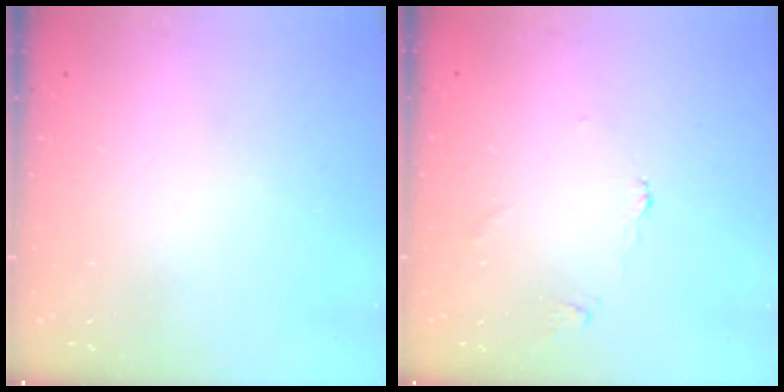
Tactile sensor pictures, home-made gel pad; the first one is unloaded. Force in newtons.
{"total": 1.9, "press": 1.8, "slide": 0.3}